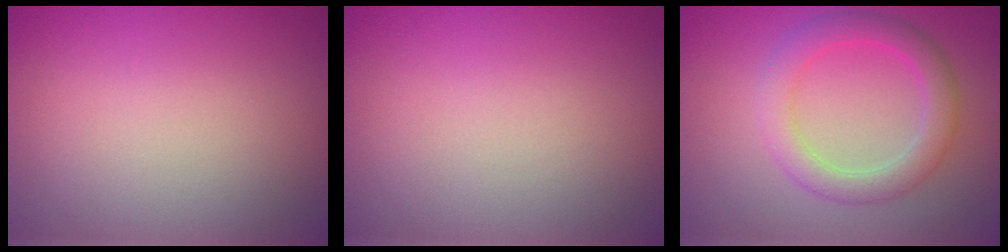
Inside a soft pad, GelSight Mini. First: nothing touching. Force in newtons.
{"total": 0.0}
{"total": 3.6, "press": 3.6, "slide": 0.1}